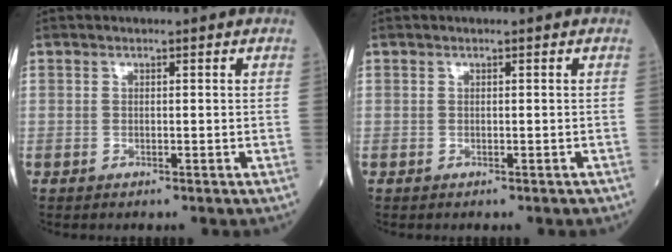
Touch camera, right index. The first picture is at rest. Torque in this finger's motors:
{"motor_torque": [0.04, -0.02, 0.02, 0.01]}